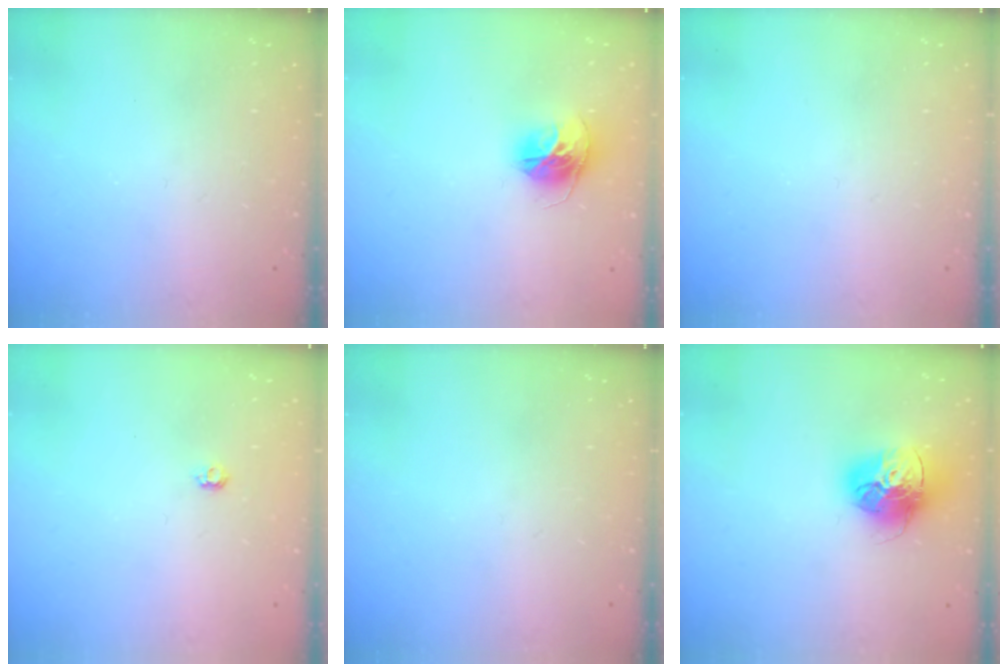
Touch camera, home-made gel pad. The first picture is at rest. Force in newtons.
{"total": 12.0, "press": 12.0, "slide": 1.2}
{"total": 0.0}
{"total": 3.9, "press": 3.8, "slide": 0.5}
{"total": 0.0}
{"total": 16.2, "press": 16.1, "slide": 1.6}